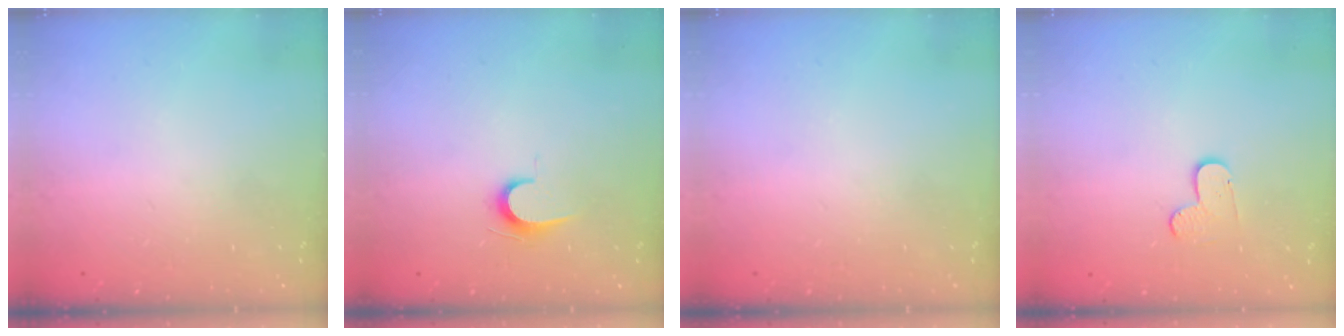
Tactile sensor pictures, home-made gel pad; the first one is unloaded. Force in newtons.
{"total": 6.1, "press": 6.0, "slide": 0.6}
{"total": 0.0}
{"total": 4.0, "press": 4.0, "slide": 0.2}